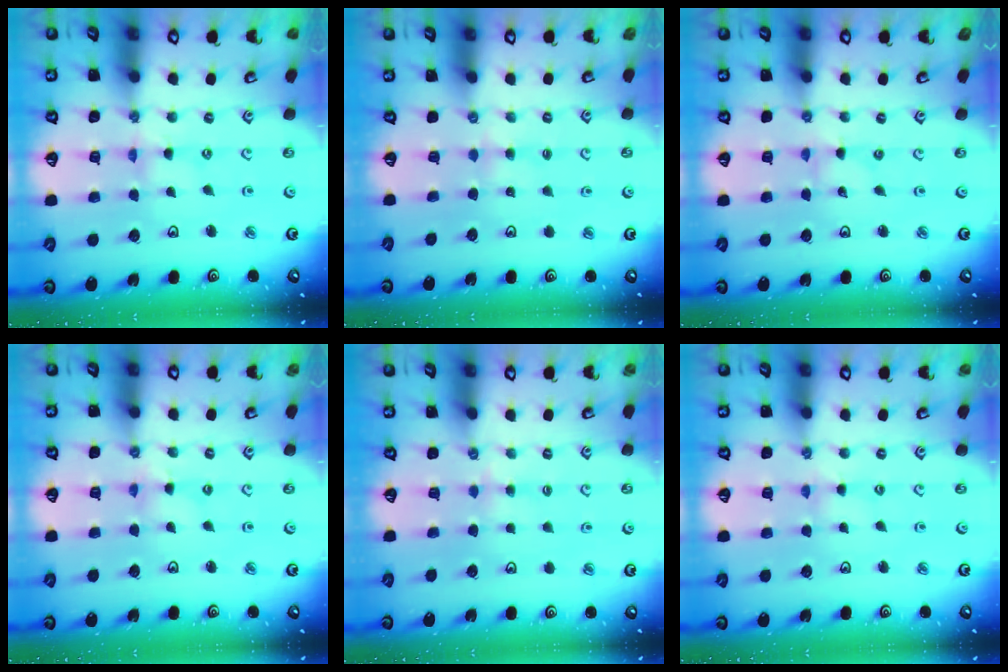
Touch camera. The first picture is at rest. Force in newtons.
{"total": 2.0, "press": 2.0, "slide": 0.3}
{"total": 0.0}
{"total": 0.9, "press": 0.9, "slide": 0.3}
{"total": 2.3, "press": 2.3, "slide": 0.4}
{"total": 1.8, "press": 1.7, "slide": 0.3}